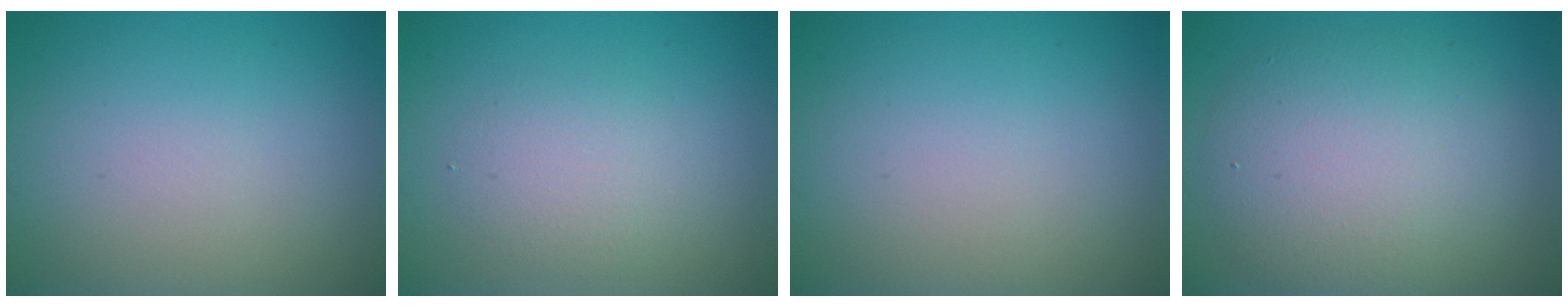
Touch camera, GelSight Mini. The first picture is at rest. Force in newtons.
{"total": 2.2, "press": 2.2, "slide": 0.1}
{"total": 0.0}
{"total": 6.9, "press": 6.9, "slide": 0.7}